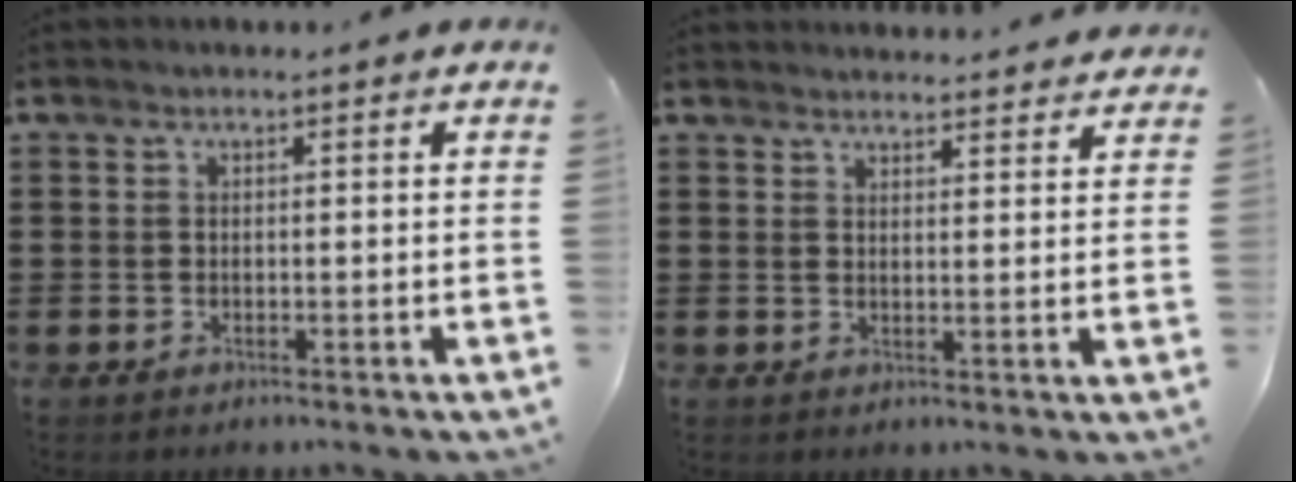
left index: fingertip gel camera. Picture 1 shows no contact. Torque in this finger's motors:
{"motor_torque": [2.14, 0.00, 0.75, 0.09]}